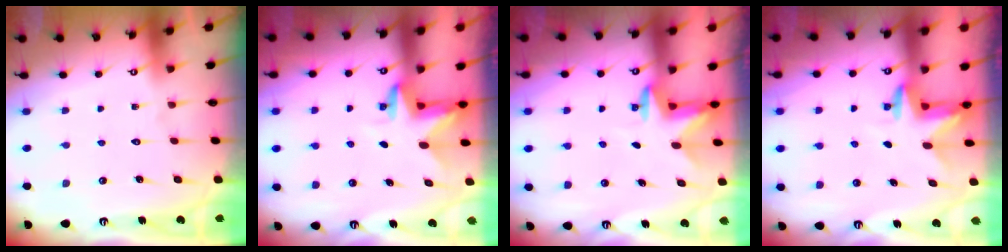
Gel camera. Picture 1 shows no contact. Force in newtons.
{"total": 3.4, "press": 3.4, "slide": 0.1}
{"total": 2.9, "press": 2.9, "slide": 0.5}
{"total": 3.3, "press": 3.3, "slide": 0.3}